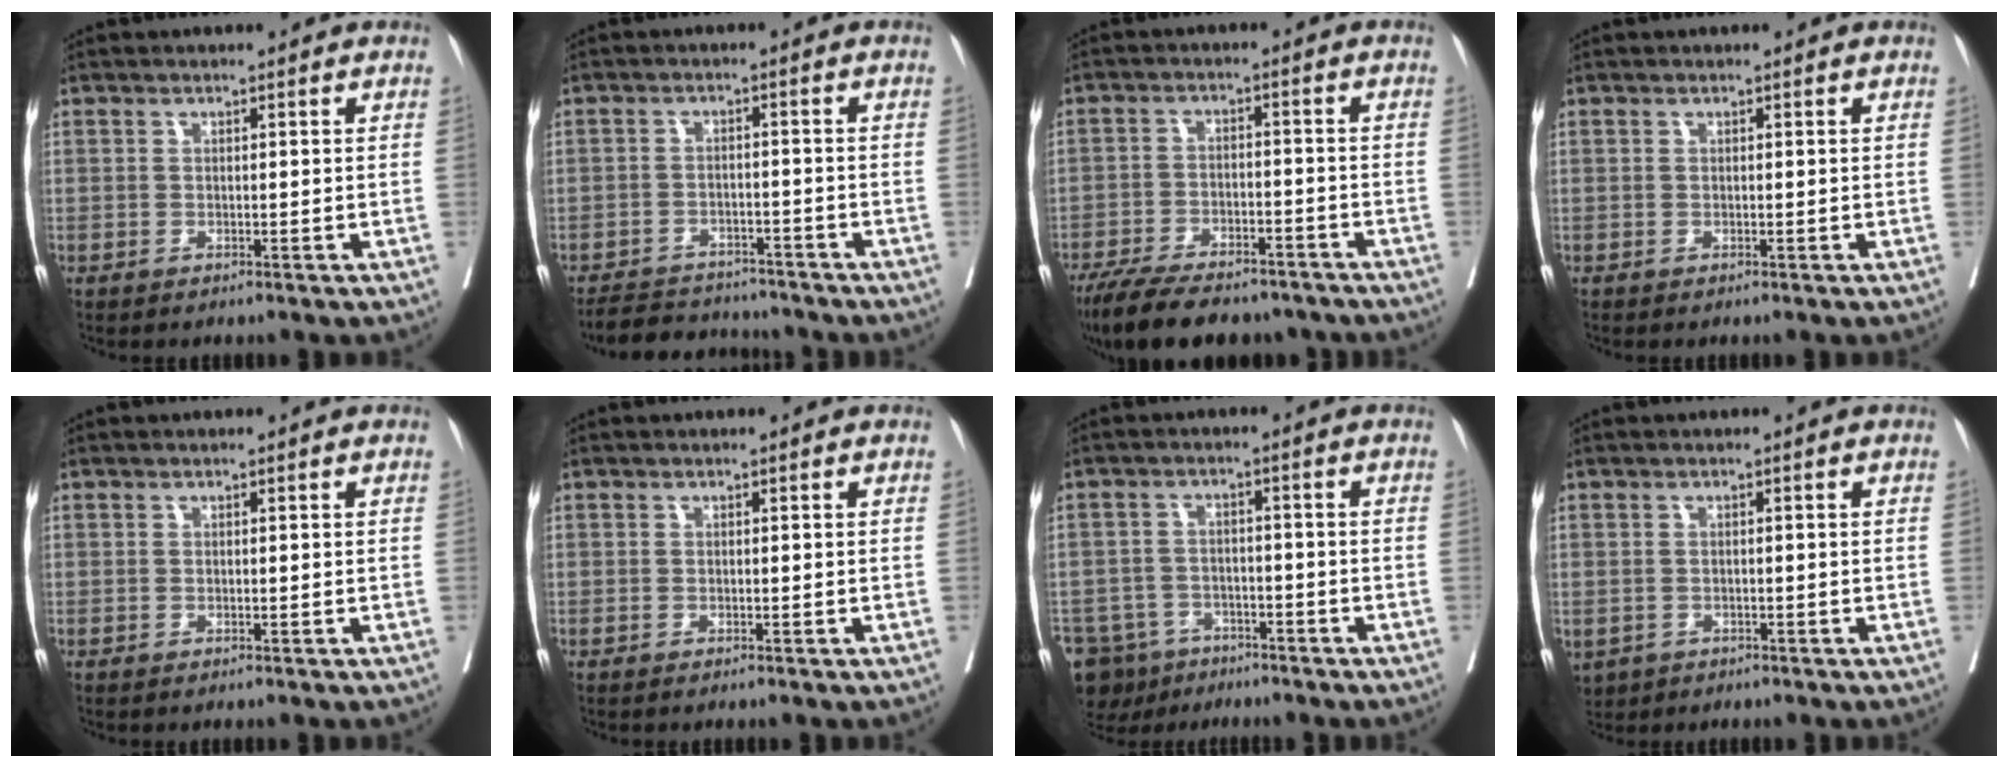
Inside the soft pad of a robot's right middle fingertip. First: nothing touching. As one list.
[{"total": 8.4, "force": [-7.9, 2.5, 1.5], "torque": [-0.021, 0.004, -0.114]}, {"total": 15.9, "force": [-13.1, 5.1, 7.5], "torque": [-0.150, -0.010, -0.197]}, {"total": 0.0}, {"total": 0.0}, {"total": 0.6, "force": [-0.5, 0.0, 0.4], "torque": [-0.001, 0.000, -0.007]}, {"total": 9.1, "force": [-6.8, 5.7, 1.9], "torque": [-0.039, 0.000, -0.104]}, {"total": 5.9, "force": [-2.8, 4.7, 2.3], "torque": [-0.070, -0.008, -0.037]}]